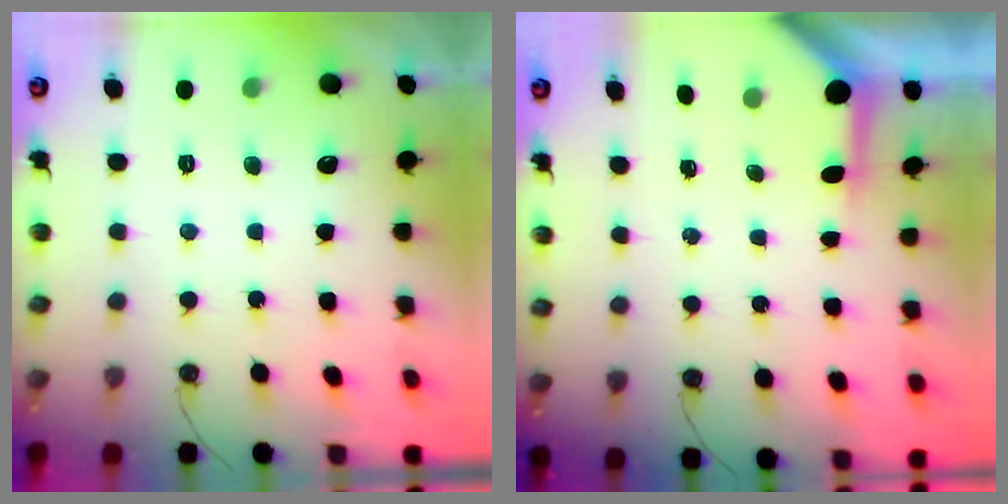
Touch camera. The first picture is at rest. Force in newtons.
{"total": 3.3, "press": 3.3, "slide": 0.4}